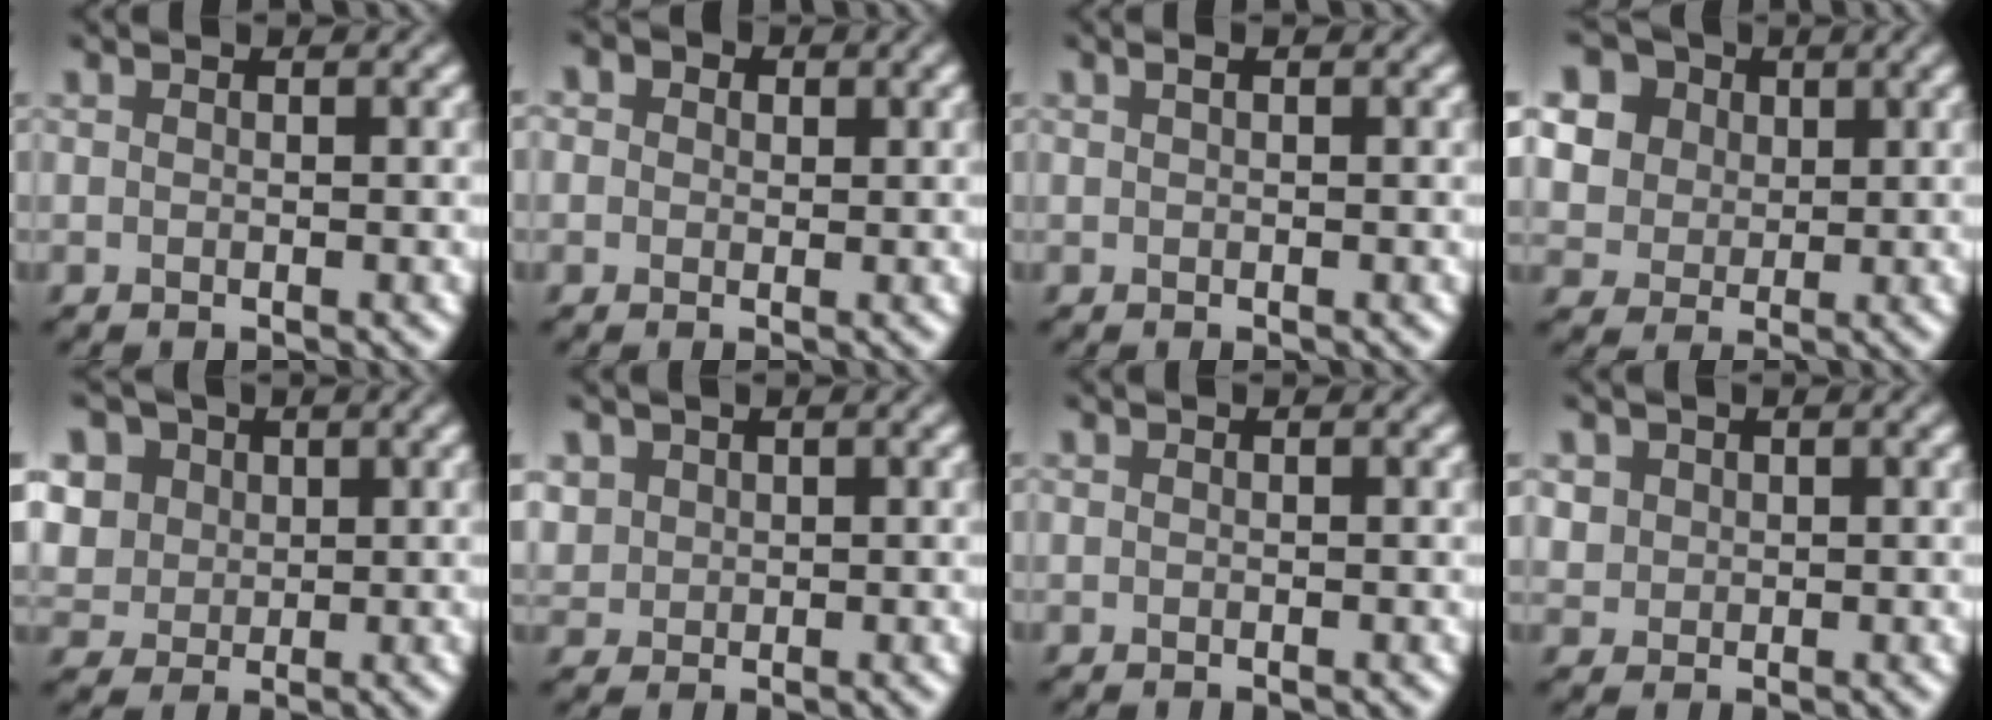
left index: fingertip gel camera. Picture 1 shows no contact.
{"total": 5.2, "force": [2.6, 3.7, 2.6], "torque": [-0.052, 0.022, 0.014]}
{"total": 0.5, "force": [0.2, 0.1, 0.5], "torque": [-0.013, 0.002, 0.004]}
{"total": 10.5, "force": [4.8, 8.0, 4.6], "torque": [-0.126, 0.023, 0.075]}
{"total": 8.9, "force": [3.8, 6.8, 4.4], "torque": [-0.100, 0.025, 0.048]}
{"total": 1.5, "force": [0.6, 1.3, 0.3], "torque": [-0.016, -0.004, 0.019]}
{"total": 0.0}
{"total": 1.4, "force": [0.5, 1.2, 0.3], "torque": [-0.015, -0.008, 0.020]}